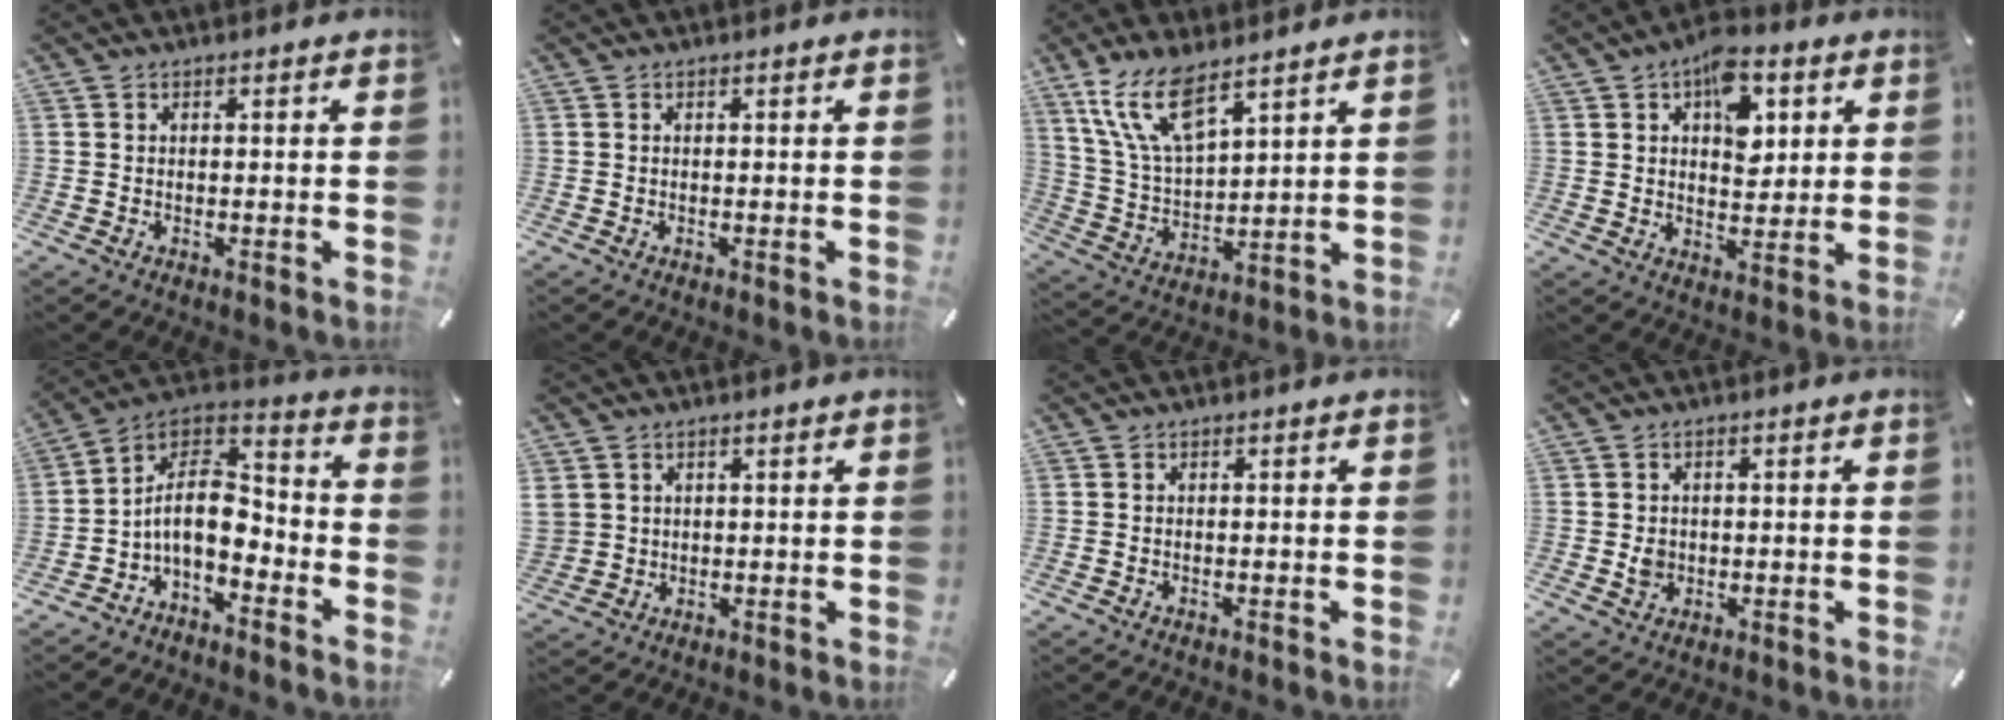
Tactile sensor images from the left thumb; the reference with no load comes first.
{"total": 0.0}
{"total": 13.2, "force": [9.1, 4.9, 8.2], "torque": [-0.203, -0.036, 0.165]}
{"total": 11.0, "force": [4.4, 6.9, 7.3], "torque": [-0.087, -0.014, 0.074]}
{"total": 11.4, "force": [-3.8, 7.2, 7.9], "torque": [-0.167, 0.013, -0.072]}
{"total": 3.6, "force": [1.6, 3.3, 0.1], "torque": [-0.012, 0.004, 0.033]}
{"total": 0.0}
{"total": 2.7, "force": [0.0, 2.5, 1.2], "torque": [-0.015, 0.000, -0.002]}